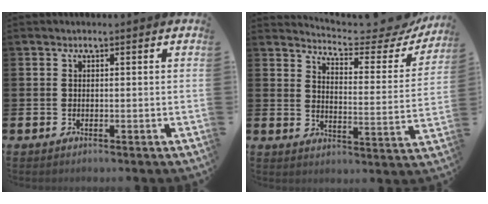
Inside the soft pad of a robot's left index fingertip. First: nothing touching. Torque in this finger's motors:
{"motor_torque": [1.01, -1.13, 0.13, 0.01]}